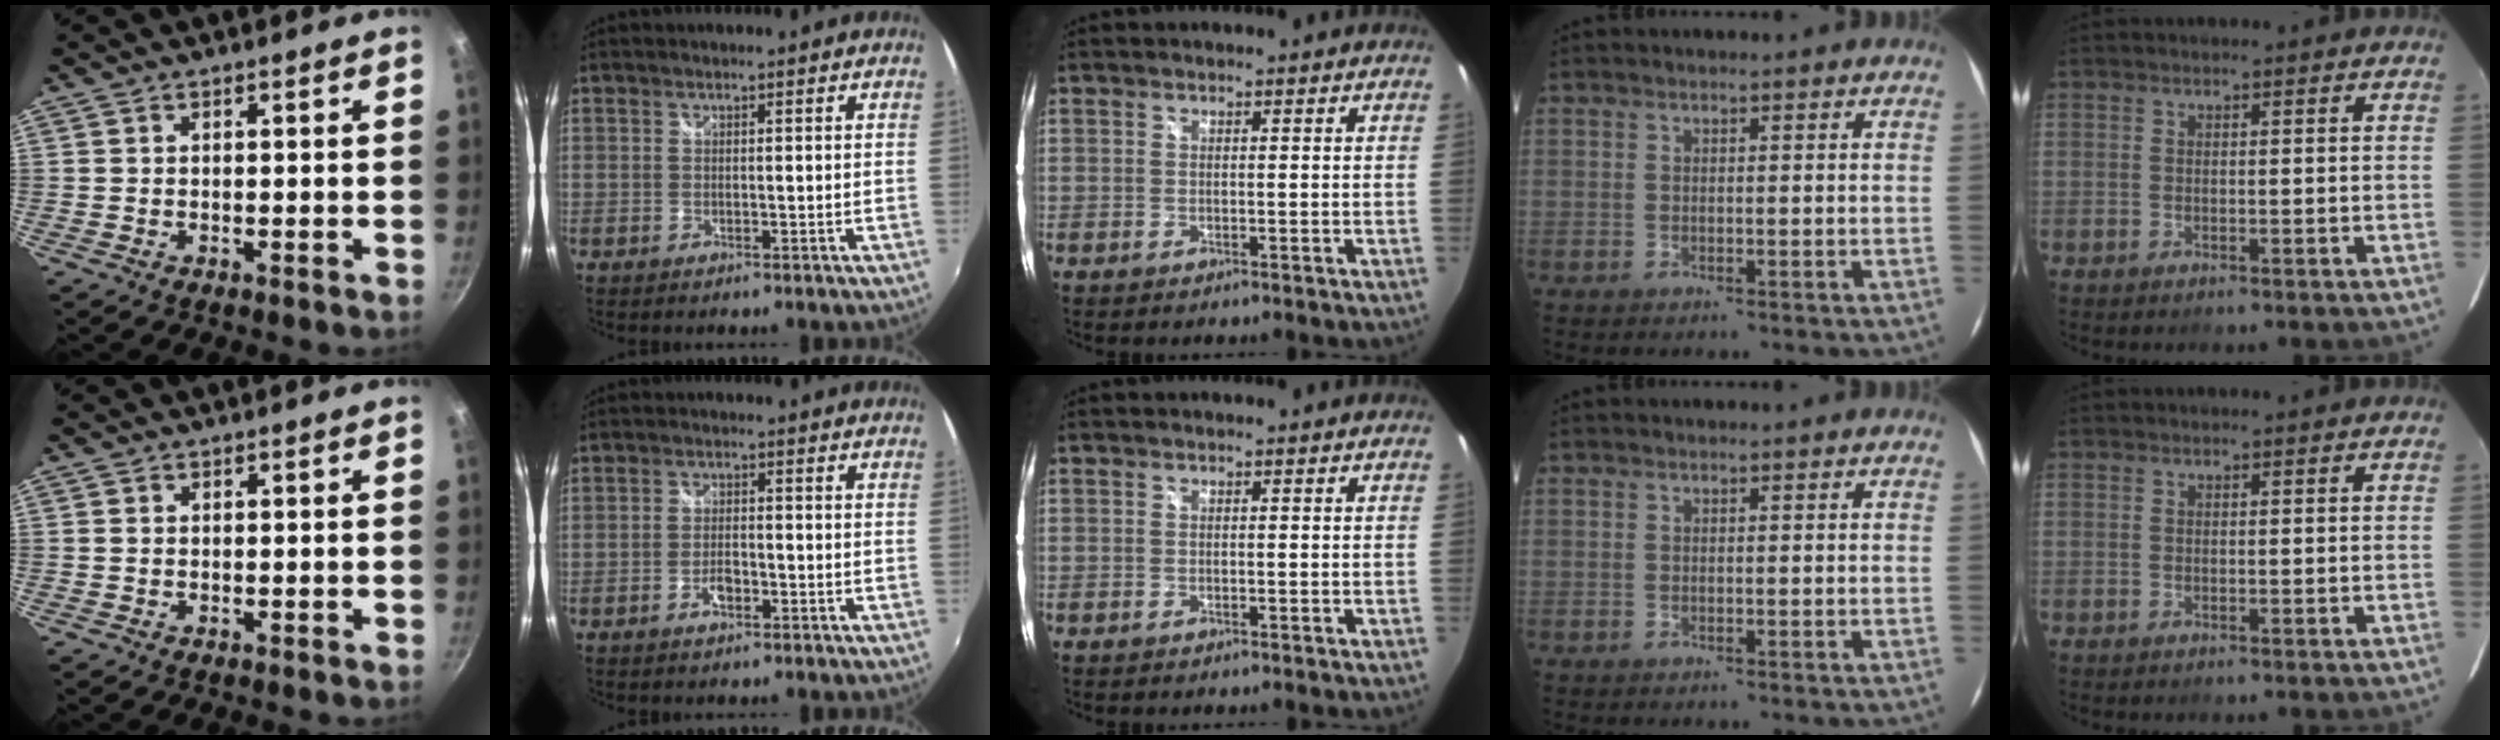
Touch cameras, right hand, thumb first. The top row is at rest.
{"thumb": {"total": 0.5, "force": [0.1, 0.4, 0.2], "torque": [-0.002, 0.002, 0.002]}, "index": {"total": 3.2, "force": [-1.8, 1.5, 2.3], "torque": [-0.050, 0.001, -0.033]}}